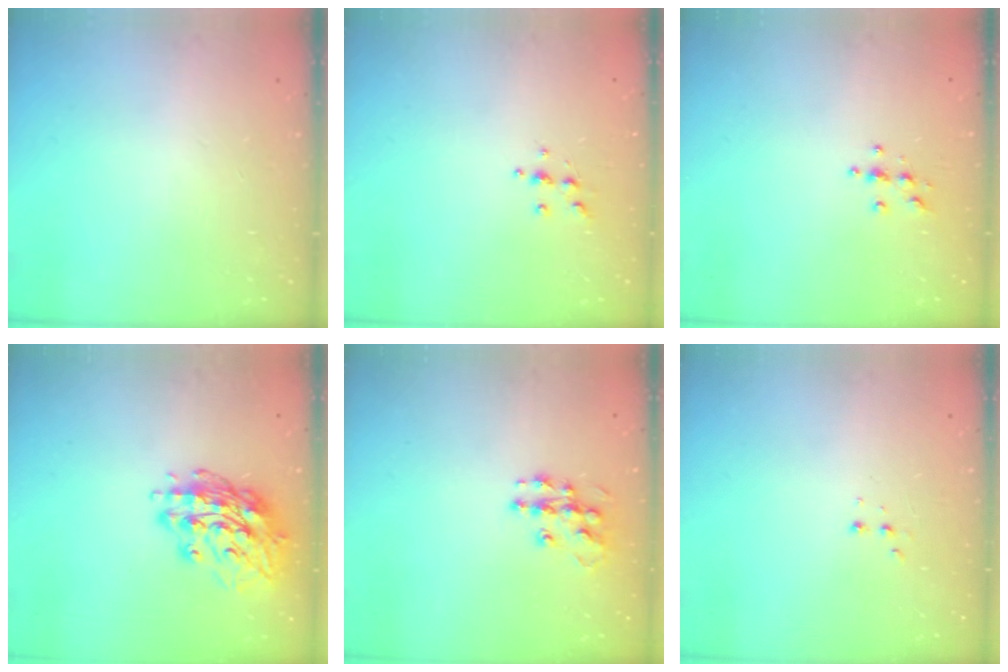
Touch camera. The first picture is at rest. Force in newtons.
{"total": 4.3, "press": 4.3, "slide": 0.5}
{"total": 3.9, "press": 3.8, "slide": 0.4}
{"total": 15.3, "press": 15.3, "slide": 0.8}
{"total": 10.6, "press": 10.6, "slide": 0.6}
{"total": 2.9, "press": 2.7, "slide": 1.0}